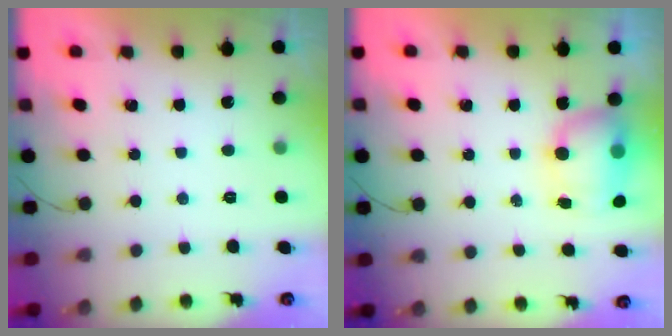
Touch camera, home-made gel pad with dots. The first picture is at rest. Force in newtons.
{"total": 11.5, "press": 8.7, "slide": 7.5}